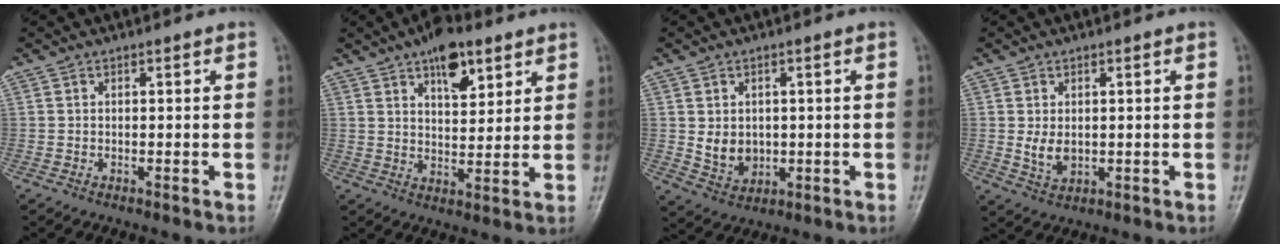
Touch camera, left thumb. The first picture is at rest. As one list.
[{"total": 9.3, "force": [5.3, 4.5, 6.1], "torque": [-0.064, -0.025, 0.080]}, {"total": 5.7, "force": [0.1, 4.7, 3.3], "torque": [-0.030, -0.006, 0.016]}, {"total": 3.9, "force": [0.1, 2.7, 2.8], "torque": [-0.041, -0.002, 0.010]}]